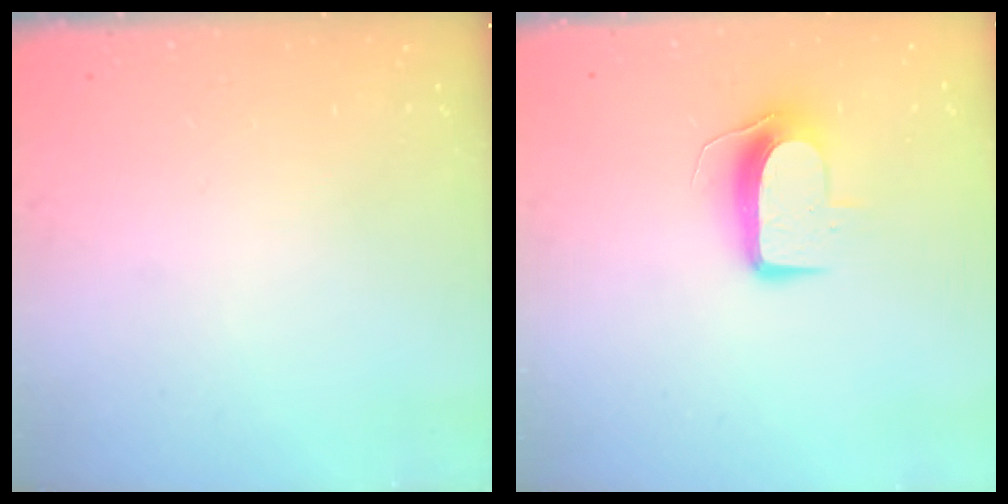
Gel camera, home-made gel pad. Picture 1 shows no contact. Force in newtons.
{"total": 9.4, "press": 9.4, "slide": 0.3}